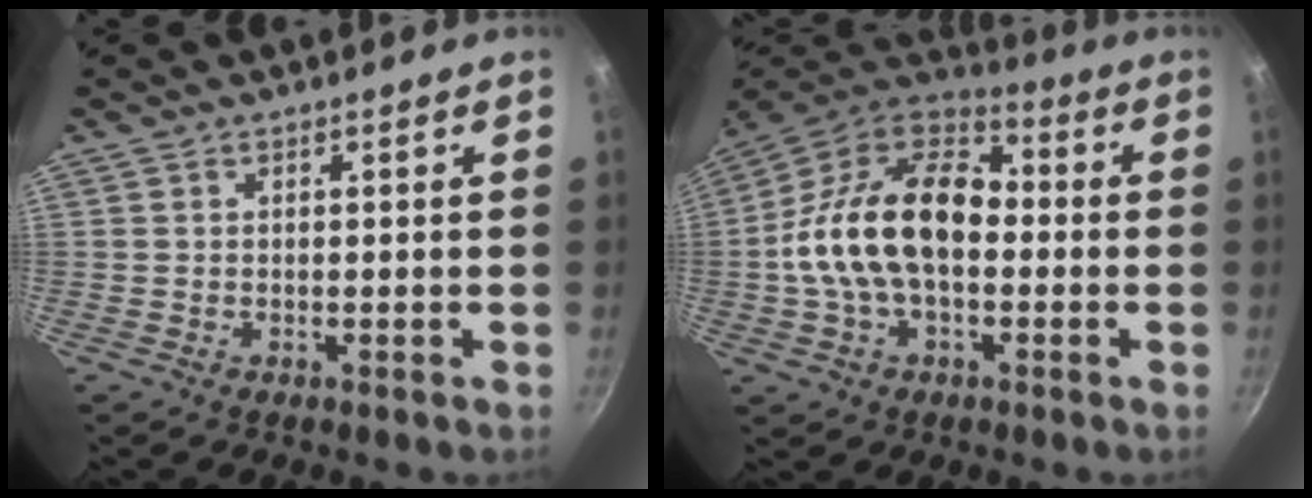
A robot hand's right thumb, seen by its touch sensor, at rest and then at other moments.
{"total": 20.7, "force": [-1.2, 13.0, 16.1], "torque": [-0.267, 0.045, -0.039]}